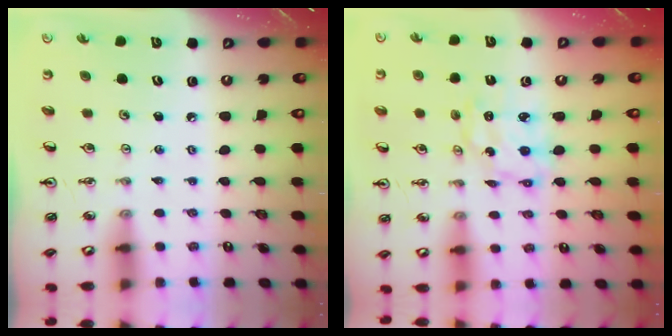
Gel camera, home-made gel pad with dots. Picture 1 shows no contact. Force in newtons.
{"total": 5.9, "press": 5.9, "slide": 0.5}